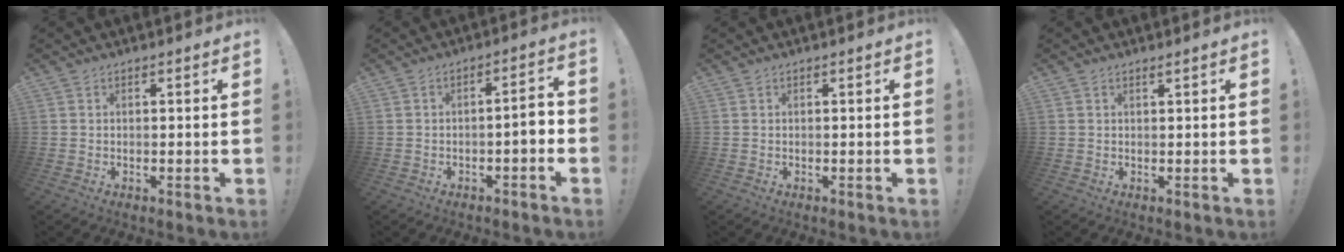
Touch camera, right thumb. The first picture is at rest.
{"total": 4.4, "force": [-2.2, 0.6, 3.8], "torque": [-0.071, 0.011, -0.037]}
{"total": 0.0}
{"total": 0.7, "force": [0.5, -0.1, 0.5], "torque": [-0.011, 0.001, 0.008]}